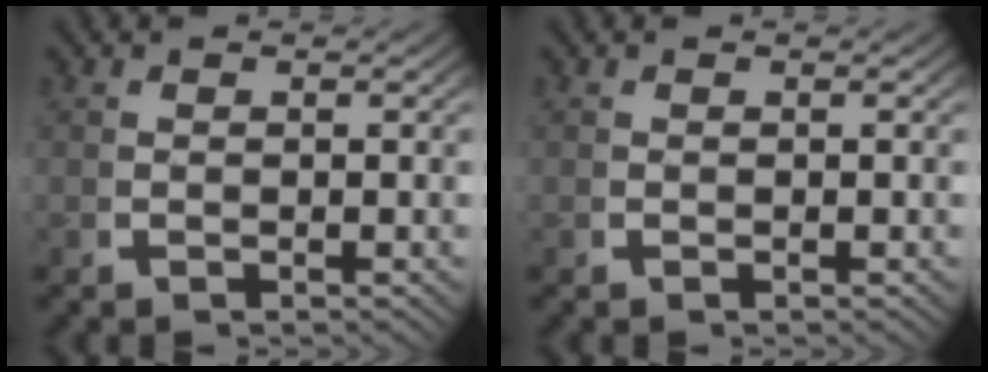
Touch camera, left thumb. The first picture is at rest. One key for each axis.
{"total": 0.0}